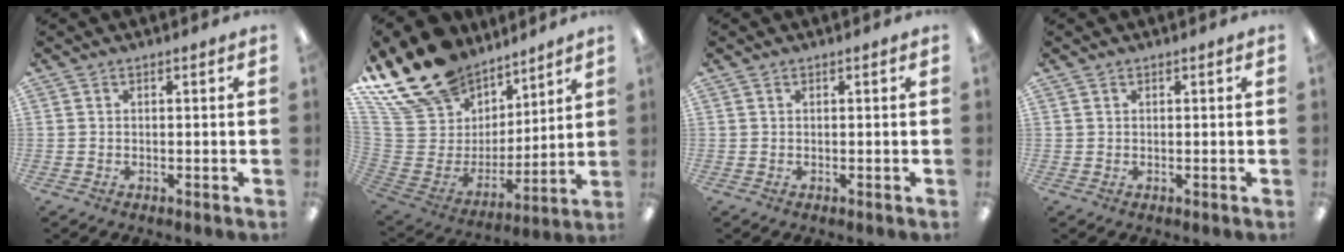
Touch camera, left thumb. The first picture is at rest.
{"total": 22.0, "force": [16.0, 13.0, 7.8], "torque": [-0.156, -0.102, 0.312]}
{"total": 0.0}
{"total": 0.5, "force": [0.3, 0.4, -0.1], "torque": [0.001, 0.002, 0.006]}